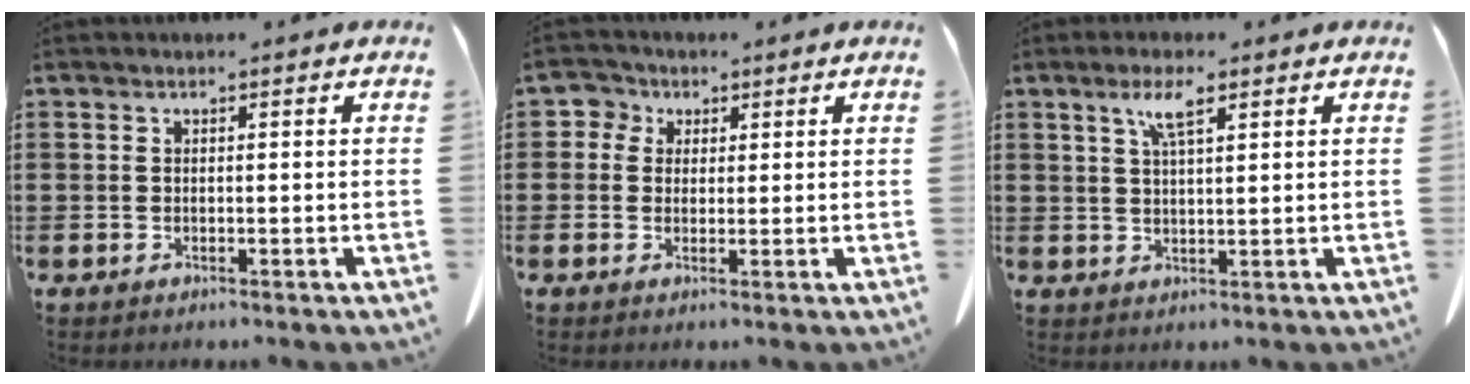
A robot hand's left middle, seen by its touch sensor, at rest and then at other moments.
{"total": 2.8, "force": [1.0, 2.6, 0.4], "torque": [-0.024, 0.007, 0.015]}
{"total": 4.6, "force": [2.6, 0.9, 3.6], "torque": [-0.079, 0.007, 0.044]}